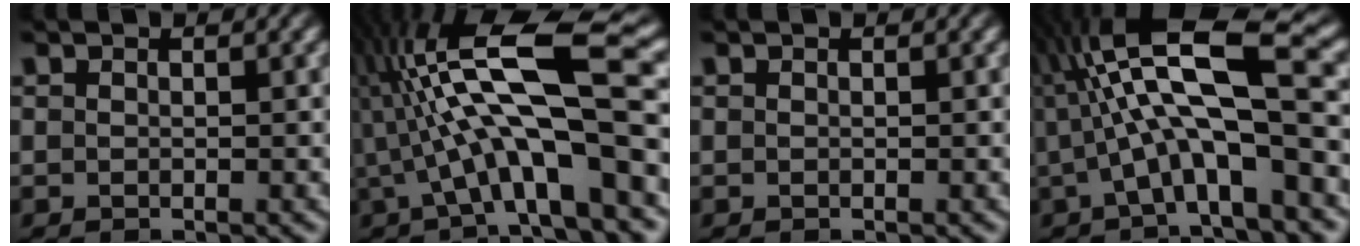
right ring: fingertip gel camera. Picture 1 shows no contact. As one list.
[{"total": 10.5, "force": [1.7, 3.4, 9.8], "torque": [-0.176, 0.003, 0.035]}, {"total": 0.0}, {"total": 9.7, "force": [2.5, 3.4, 8.7], "torque": [-0.151, 0.010, 0.042]}]